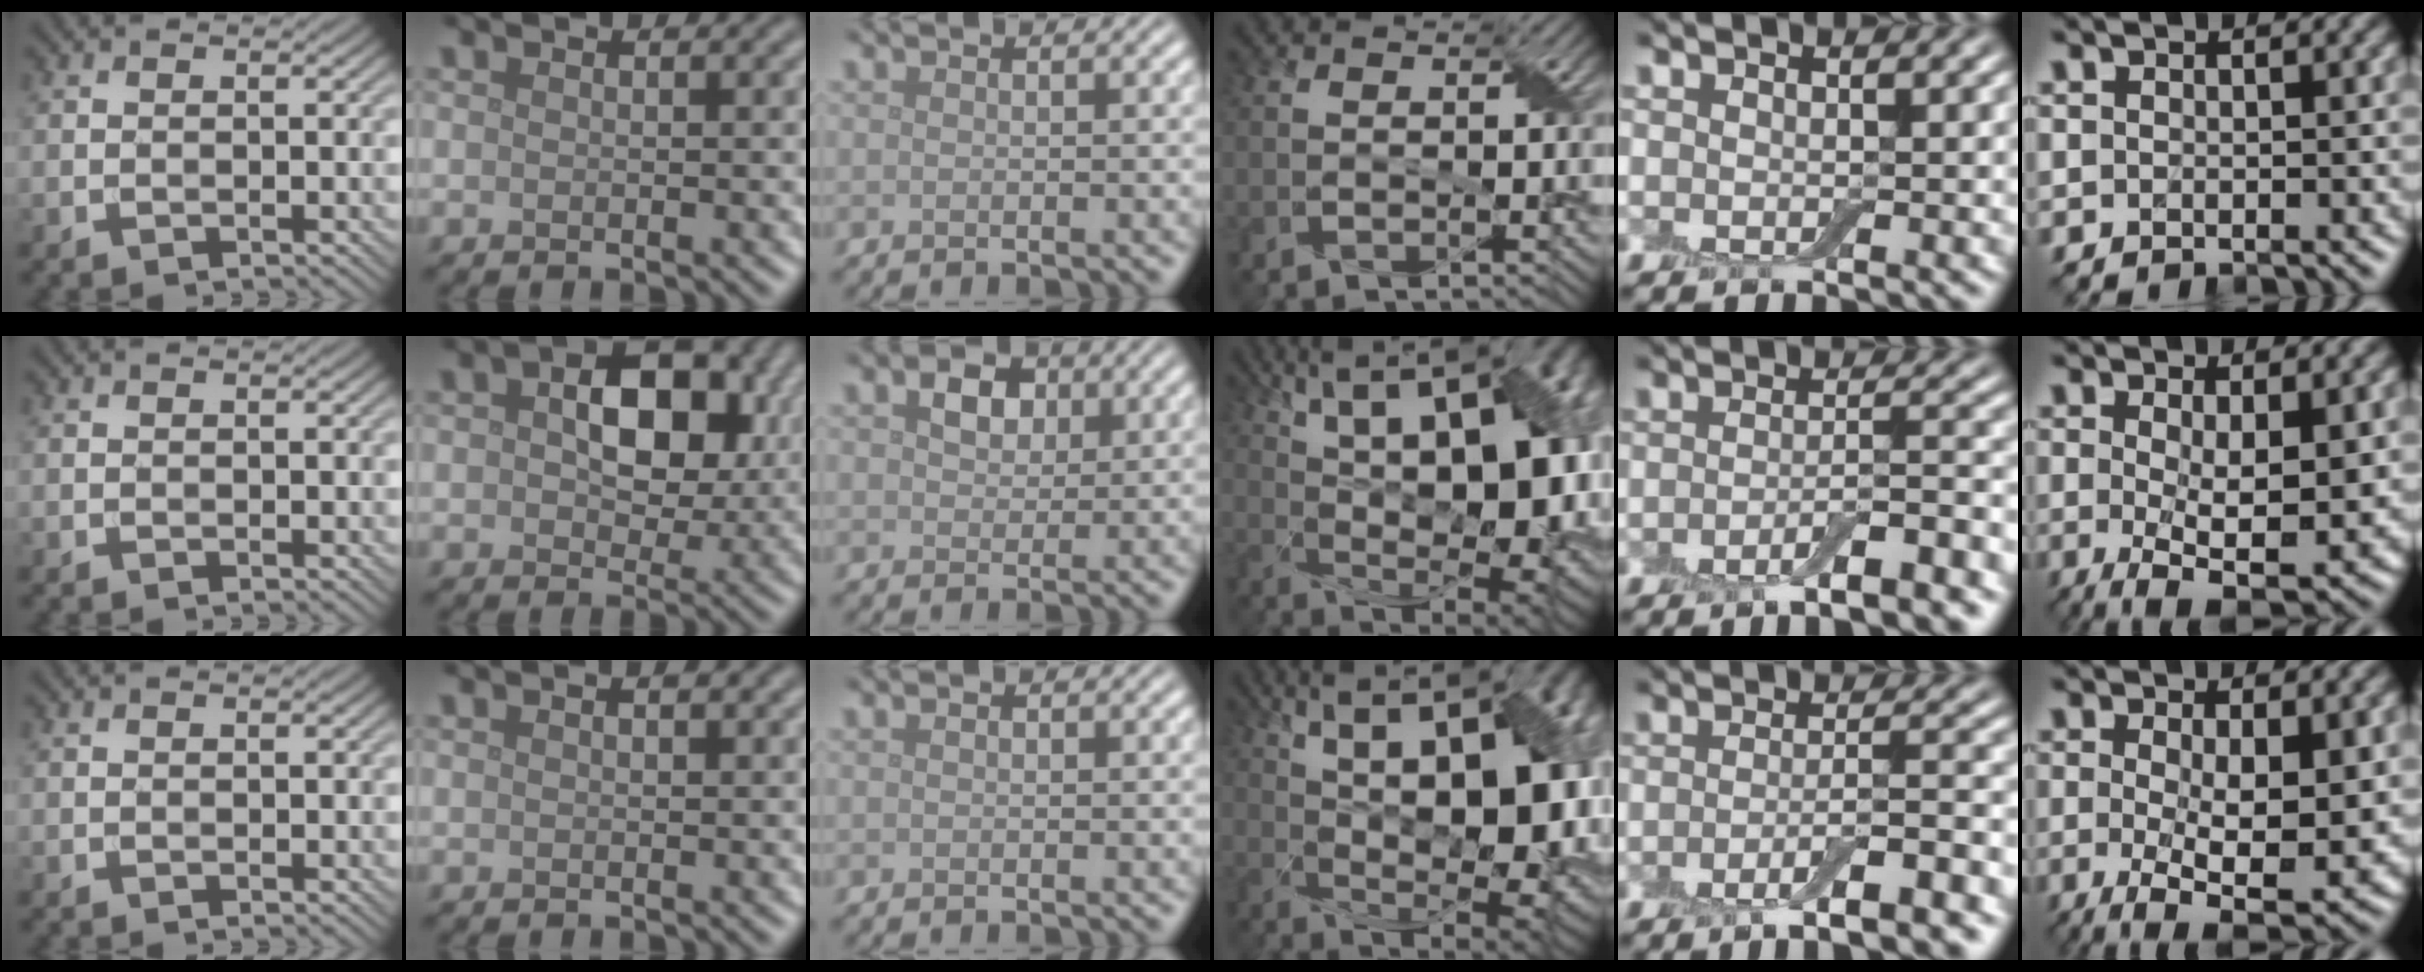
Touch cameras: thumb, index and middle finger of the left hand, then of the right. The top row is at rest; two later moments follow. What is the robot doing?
{"motion": "wrap", "object": "adhesive wrap"}